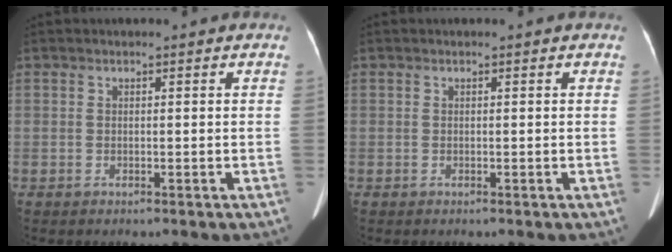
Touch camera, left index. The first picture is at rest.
{"total": 0.0}